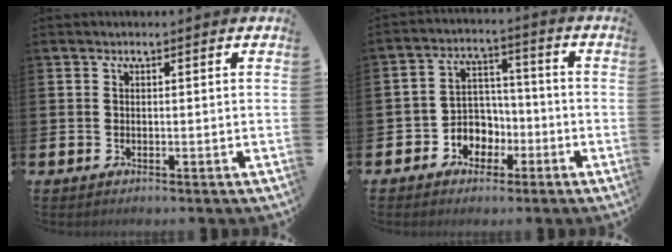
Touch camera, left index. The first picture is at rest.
{"total": 4.8, "force": [-1.8, 4.4, 0.8], "torque": [-0.035, 0.007, -0.038]}